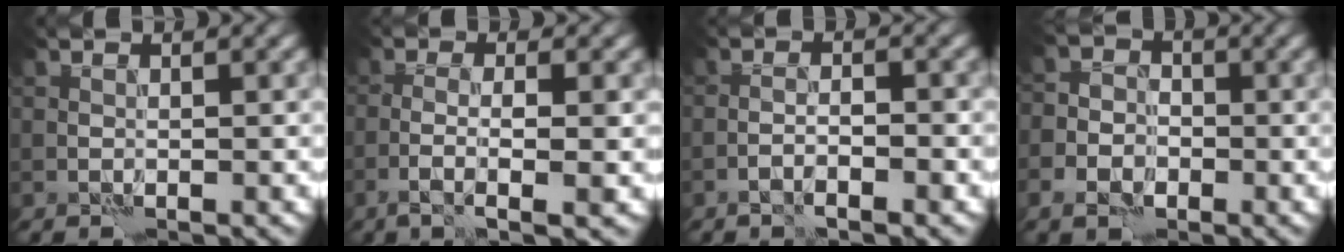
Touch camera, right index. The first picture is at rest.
{"total": 3.5, "force": [-1.3, 0.4, 3.3], "torque": [-0.059, -0.002, -0.026]}
{"total": 1.8, "force": [-1.2, 0.0, 1.3], "torque": [-0.024, 0.005, -0.025]}
{"total": 4.5, "force": [-2.0, 3.5, 1.9], "torque": [-0.008, -0.005, -0.050]}